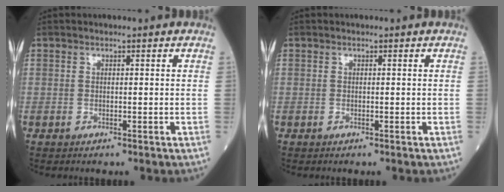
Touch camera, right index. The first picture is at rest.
{"total": 0.0}